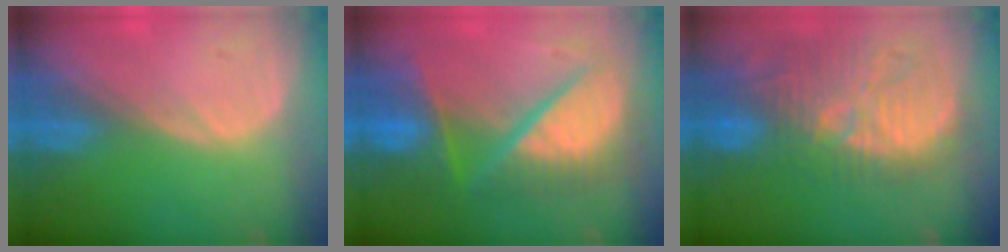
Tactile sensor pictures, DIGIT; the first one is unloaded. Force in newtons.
{"total": 10.7, "press": 10.6, "slide": 1.4}
{"total": 12.3, "press": 11.7, "slide": 3.8}